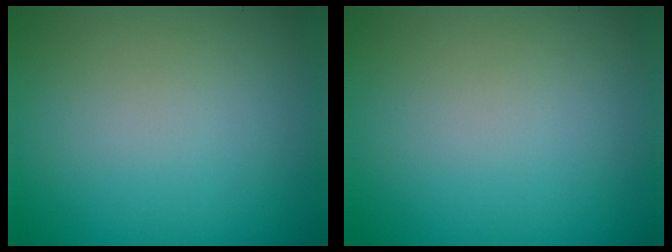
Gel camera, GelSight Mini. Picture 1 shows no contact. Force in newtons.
{"total": 0.0}